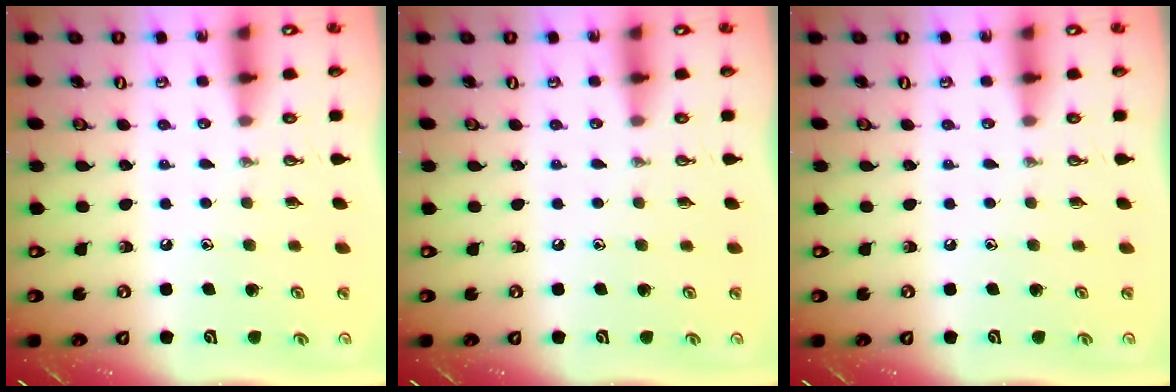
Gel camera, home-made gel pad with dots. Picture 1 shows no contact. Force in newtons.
{"total": 0.0}
{"total": 0.0}